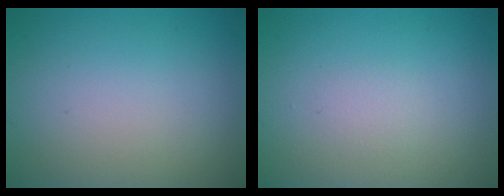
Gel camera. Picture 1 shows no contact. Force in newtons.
{"total": 0.8, "press": 0.7, "slide": 0.1}